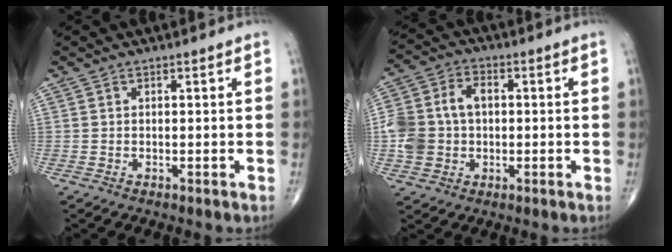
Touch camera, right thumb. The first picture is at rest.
{"total": 10.2, "force": [0.4, 6.9, 7.5], "torque": [-0.153, 0.022, 0.008]}